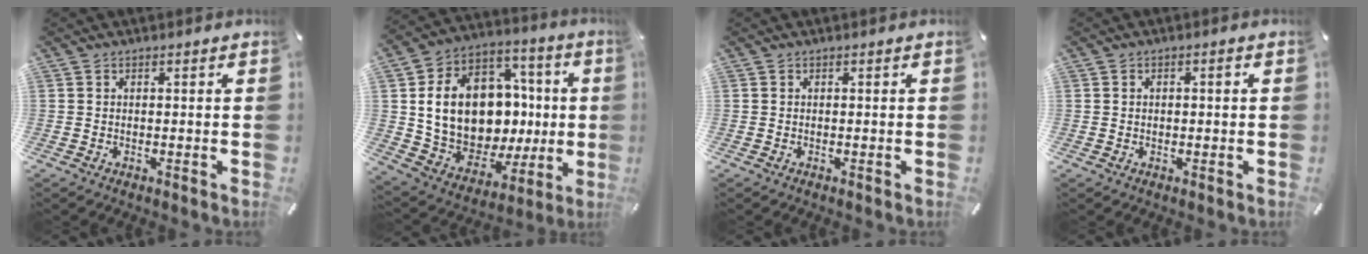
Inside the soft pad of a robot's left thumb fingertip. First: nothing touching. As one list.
[{"total": 19.2, "force": [1.6, 15.2, 11.6], "torque": [-0.236, -0.017, 0.049]}, {"total": 0.0}, {"total": 1.4, "force": [0.2, 0.7, 1.2], "torque": [-0.017, 0.002, -0.001]}]